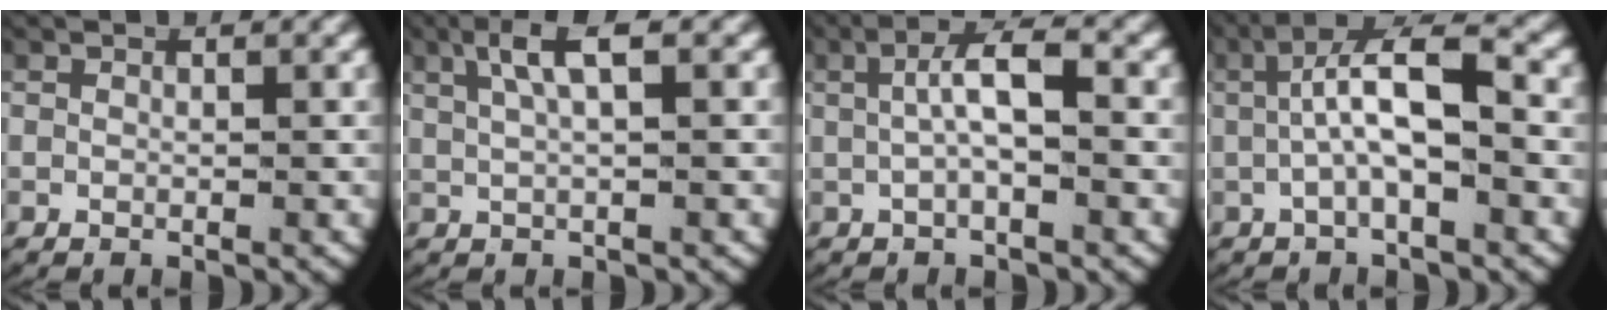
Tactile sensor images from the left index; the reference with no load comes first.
{"total": 4.4, "force": [2.3, 1.0, 3.6], "torque": [-0.061, 0.017, 0.035]}
{"total": 3.7, "force": [0.3, 1.1, 3.5], "torque": [-0.057, 0.012, 0.001]}
{"total": 5.6, "force": [-0.1, 2.1, 5.2], "torque": [-0.087, 0.006, -0.003]}